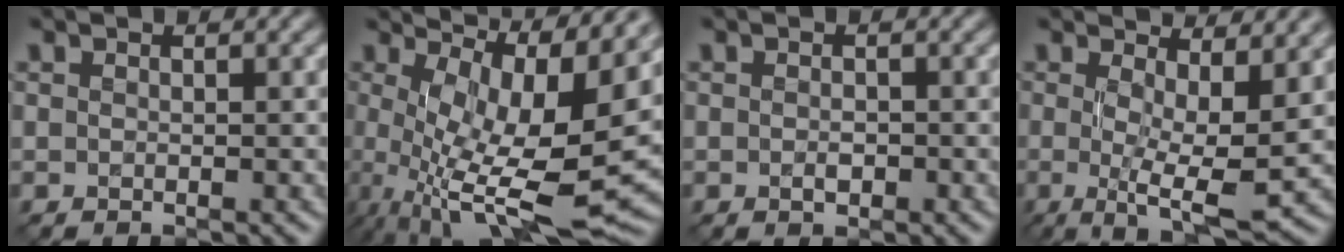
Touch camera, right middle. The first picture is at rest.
{"total": 14.6, "force": [2.0, 5.1, 13.5], "torque": [-0.196, -0.004, 0.052]}
{"total": 1.1, "force": [-0.4, 0.7, 0.8], "torque": [-0.015, 0.000, -0.006]}
{"total": 8.2, "force": [1.3, 2.2, 7.8], "torque": [-0.114, -0.010, 0.021]}